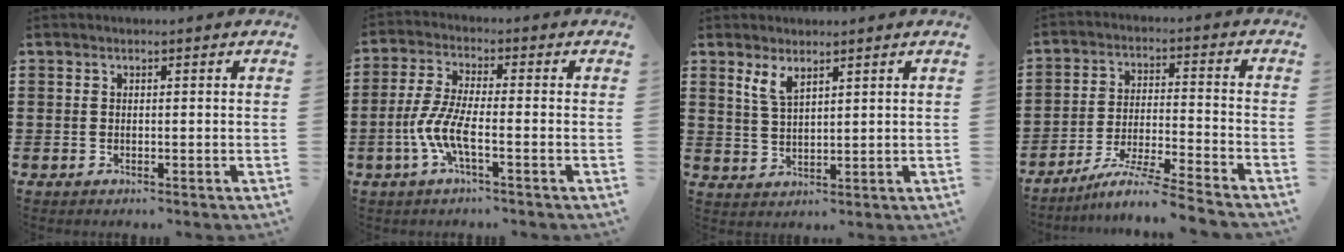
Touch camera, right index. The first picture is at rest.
{"total": 6.5, "force": [-2.6, 1.7, 5.8], "torque": [-0.140, -0.014, -0.056]}
{"total": 3.4, "force": [2.3, 1.1, 2.3], "torque": [-0.051, 0.002, 0.042]}
{"total": 7.3, "force": [-6.5, -0.8, 3.3], "torque": [-0.071, -0.014, -0.129]}